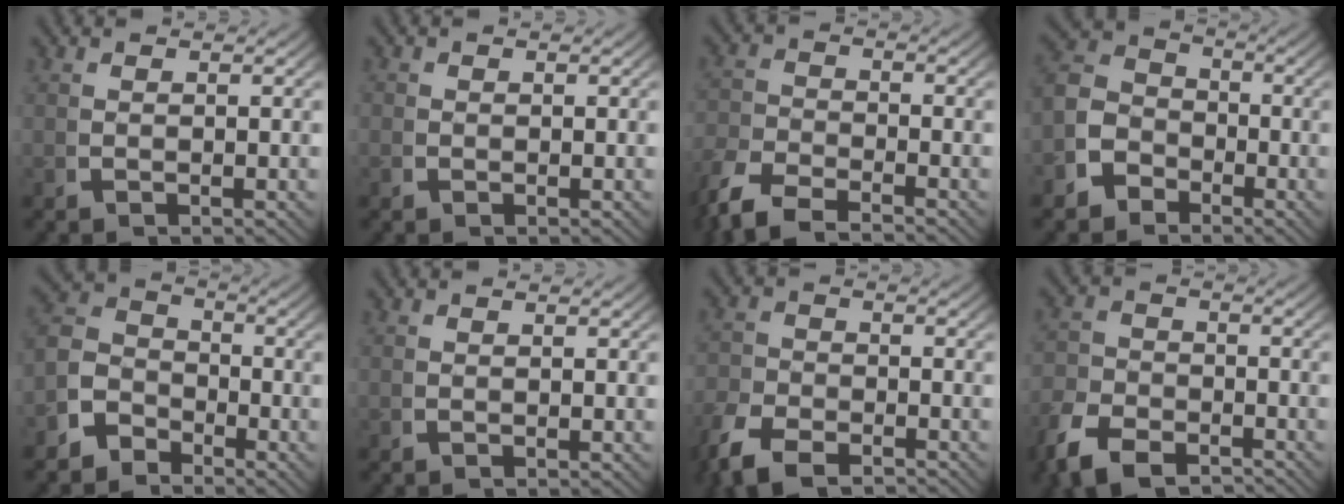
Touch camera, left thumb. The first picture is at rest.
{"total": 0.7, "force": [-0.1, 0.7, 0.0], "torque": [0.001, 0.000, -0.006]}
{"total": 4.8, "force": [-3.9, 2.1, 1.9], "torque": [-0.040, -0.012, -0.068]}
{"total": 6.4, "force": [-1.3, 5.6, 2.9], "torque": [-0.045, -0.010, -0.027]}
{"total": 5.8, "force": [-1.5, 4.8, 2.8], "torque": [-0.046, -0.014, -0.030]}
{"total": 0.0}
{"total": 4.1, "force": [-3.3, 1.9, 1.6], "torque": [-0.032, -0.012, -0.058]}
{"total": 5.2, "force": [-4.1, 2.6, 1.9], "torque": [-0.028, -0.013, -0.071]}